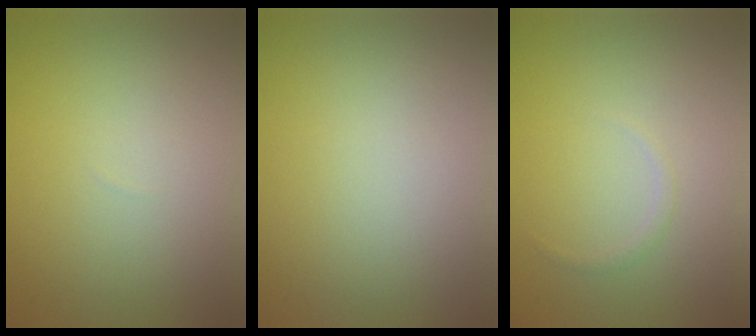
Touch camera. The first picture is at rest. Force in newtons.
{"total": 0.0}
{"total": 0.6, "press": 0.6, "slide": 0.0}